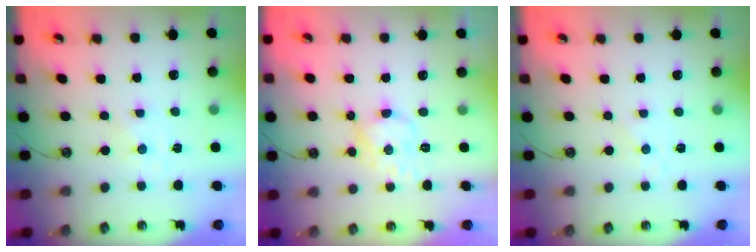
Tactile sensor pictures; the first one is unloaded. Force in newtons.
{"total": 8.7, "press": 8.7, "slide": 0.2}
{"total": 1.9, "press": 1.9, "slide": 0.5}